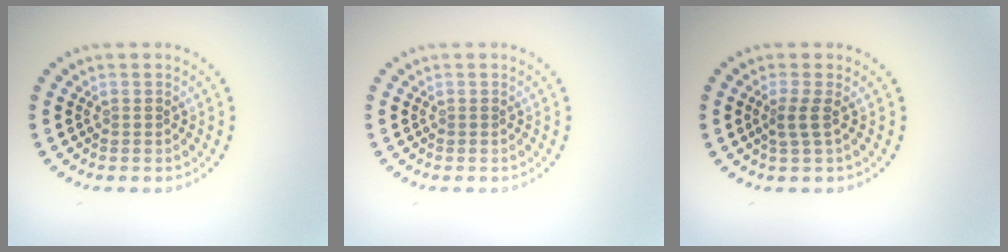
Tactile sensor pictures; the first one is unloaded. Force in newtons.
{"total": 0.0}
{"total": 1.8, "press": 1.2, "slide": 1.3}